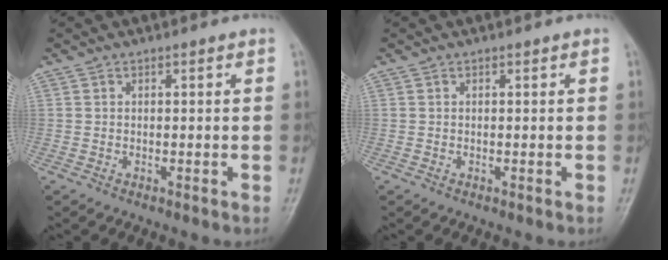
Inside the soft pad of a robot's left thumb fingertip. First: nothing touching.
{"total": 0.0}